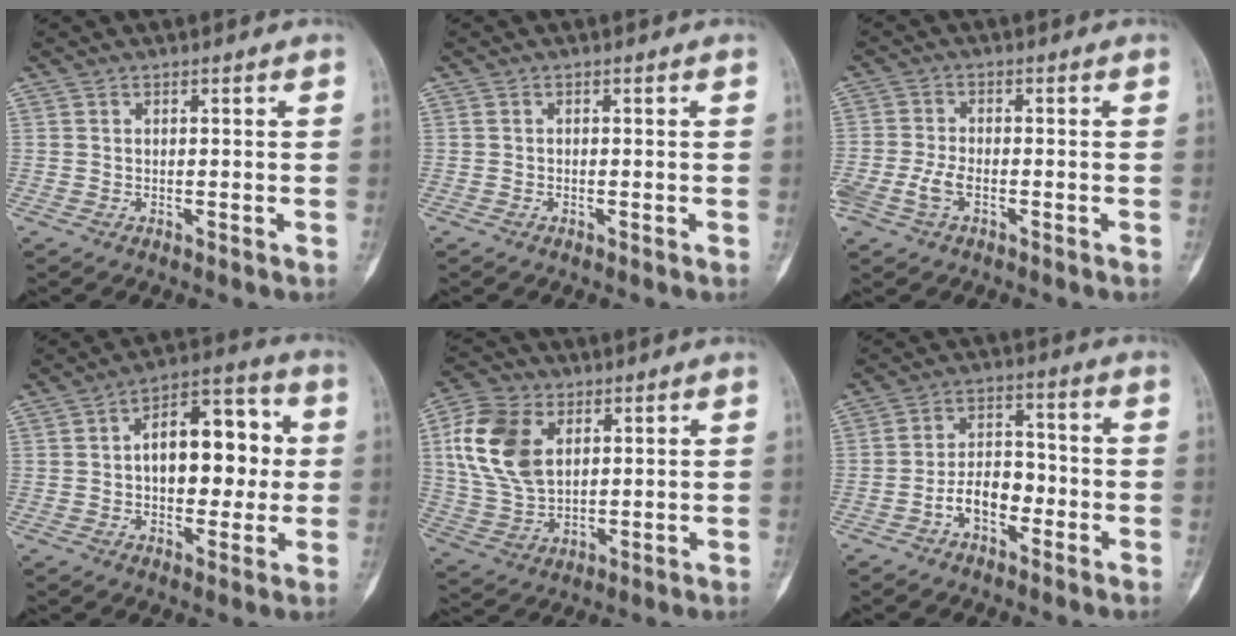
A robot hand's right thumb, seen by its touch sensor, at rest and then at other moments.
{"total": 0.0}
{"total": 4.7, "force": [-1.8, 2.7, 3.5], "torque": [-0.086, 0.014, -0.033]}
{"total": 15.5, "force": [1.1, 9.0, 12.5], "torque": [-0.142, 0.028, 0.011]}
{"total": 14.3, "force": [4.3, 9.3, 9.9], "torque": [-0.193, -0.007, 0.086]}
{"total": 7.7, "force": [-3.1, 4.8, 5.2], "torque": [-0.069, 0.038, -0.062]}